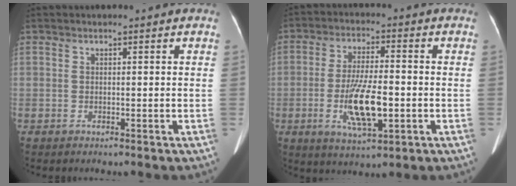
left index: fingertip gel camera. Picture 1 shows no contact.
{"total": 9.8, "force": [-2.3, 2.4, 9.2], "torque": [-0.177, -0.007, -0.038]}